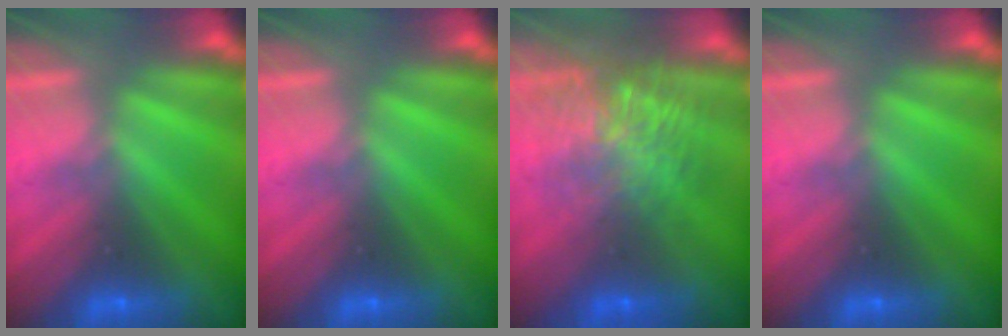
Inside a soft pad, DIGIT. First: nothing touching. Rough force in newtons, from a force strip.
{"total": 0.0}
{"total": 7.4}
{"total": 0.0}